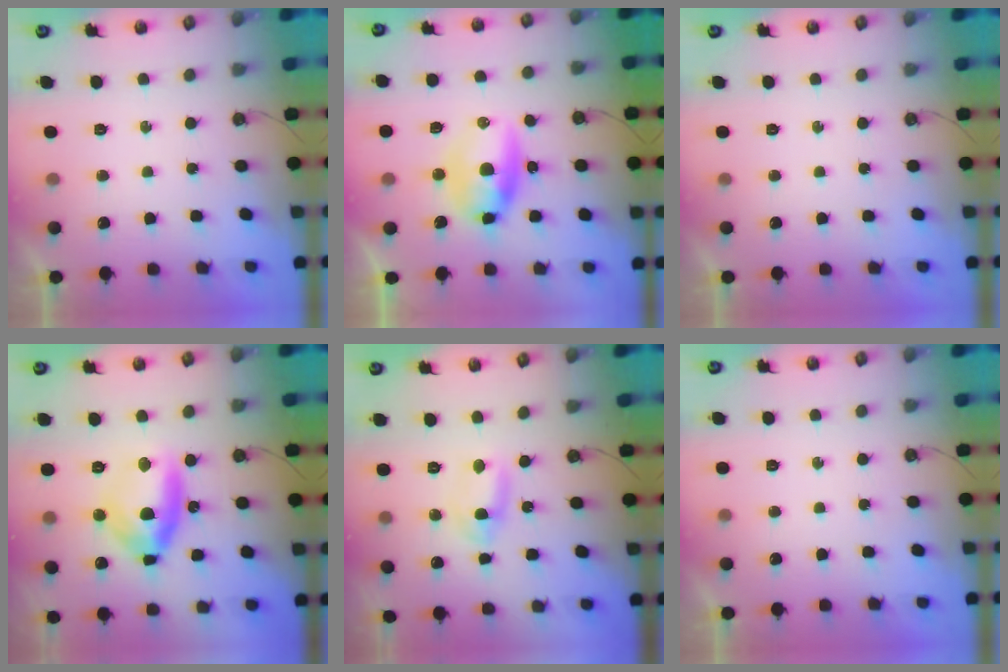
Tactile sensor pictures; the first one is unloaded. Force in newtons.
{"total": 8.5, "press": 8.4, "slide": 0.7}
{"total": 0.0}
{"total": 13.7, "press": 13.6, "slide": 1.9}
{"total": 2.3, "press": 2.0, "slide": 1.2}
{"total": 0.0}